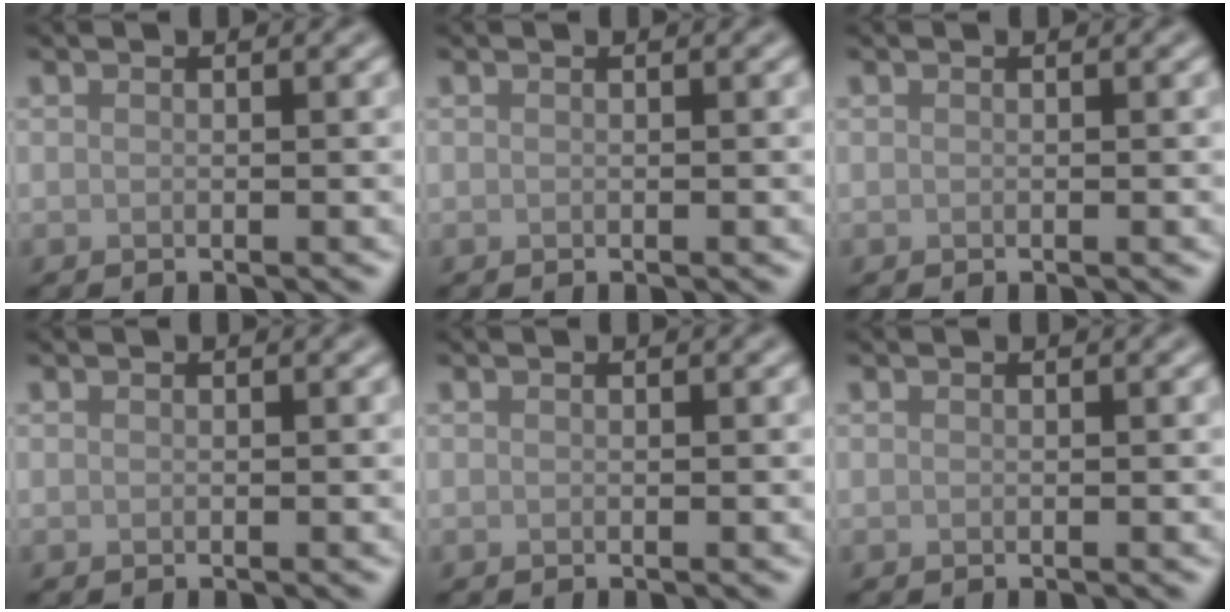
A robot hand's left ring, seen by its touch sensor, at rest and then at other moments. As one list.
[{"total": 0.0}, {"total": 0.0}, {"total": 0.0}, {"total": 0.0}, {"total": 0.0}]